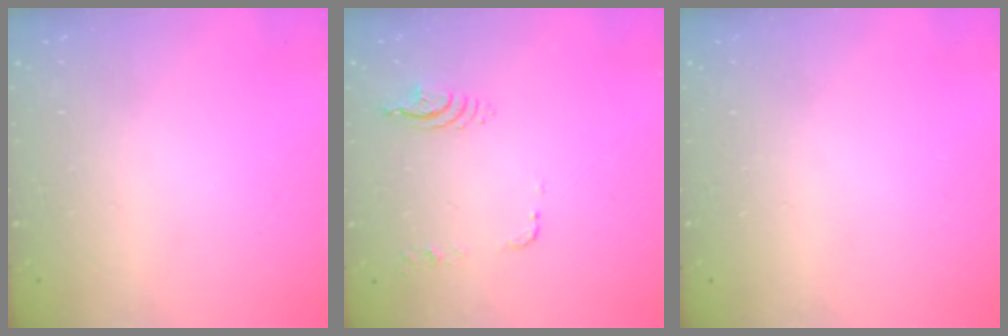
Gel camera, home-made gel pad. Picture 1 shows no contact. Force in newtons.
{"total": 8.3, "press": 8.3, "slide": 0.8}
{"total": 0.0}